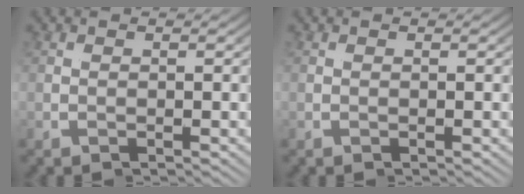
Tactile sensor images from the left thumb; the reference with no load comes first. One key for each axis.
{"total": 0.0}